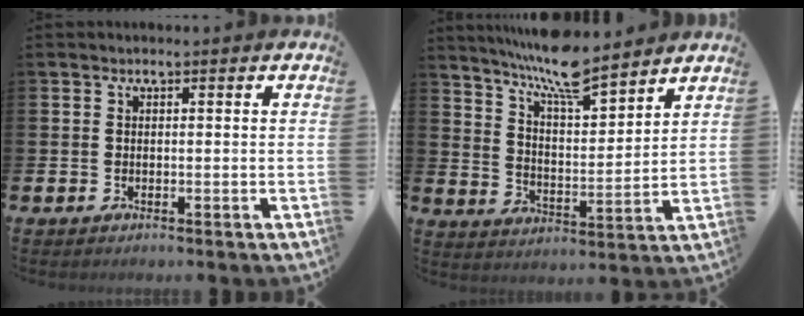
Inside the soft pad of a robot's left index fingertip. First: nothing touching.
{"total": 8.9, "force": [8.3, 1.0, 3.1], "torque": [-0.093, -0.048, 0.150]}